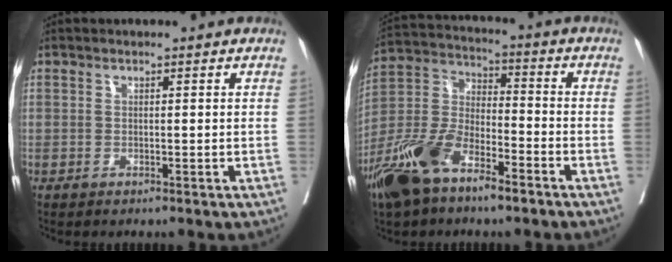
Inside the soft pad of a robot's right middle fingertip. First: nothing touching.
{"total": 14.1, "force": [-8.8, 5.4, 9.6], "torque": [-0.211, -0.010, -0.172]}